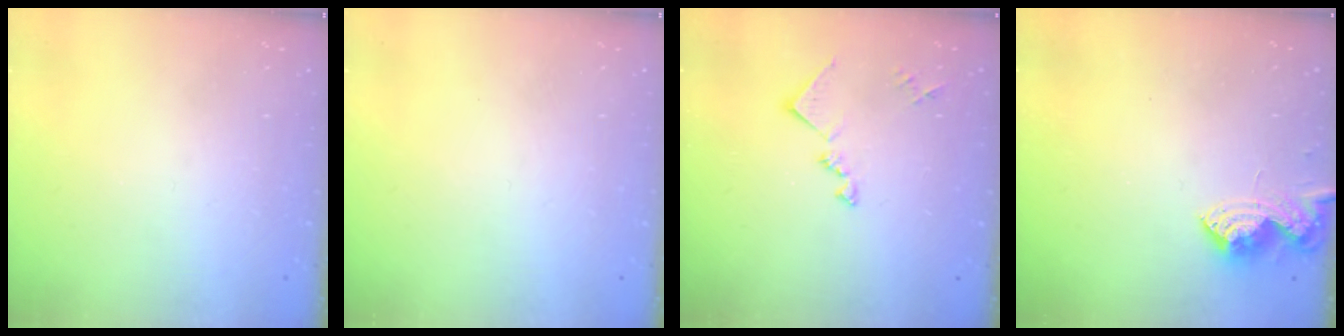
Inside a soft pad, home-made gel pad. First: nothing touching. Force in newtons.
{"total": 0.0}
{"total": 11.5, "press": 11.5, "slide": 0.5}
{"total": 8.0, "press": 8.0, "slide": 0.2}